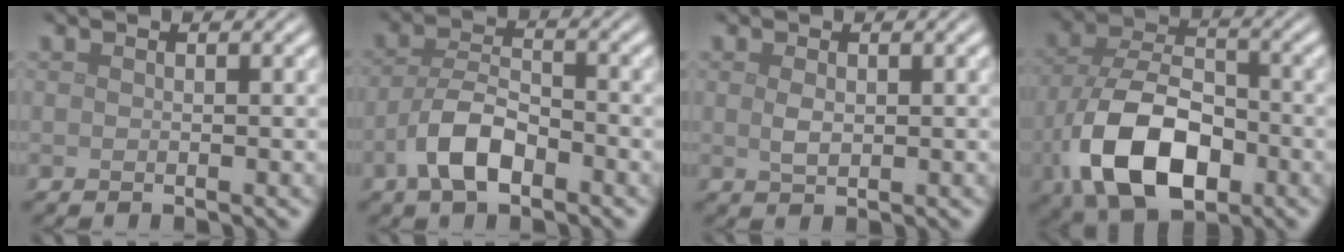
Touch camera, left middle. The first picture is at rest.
{"total": 4.8, "force": [-2.4, 2.2, 3.5], "torque": [-0.065, 0.007, -0.050]}
{"total": 1.4, "force": [0.2, 0.8, 1.1], "torque": [-0.027, -0.002, 0.006]}
{"total": 10.5, "force": [-3.9, 6.1, 7.6], "torque": [-0.167, -0.013, -0.073]}